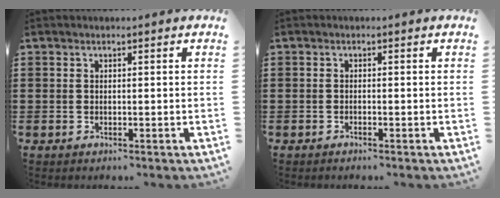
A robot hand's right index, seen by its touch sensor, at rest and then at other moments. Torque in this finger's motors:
{"motor_torque": [-0.05, -0.07, 0.01, -0.01]}